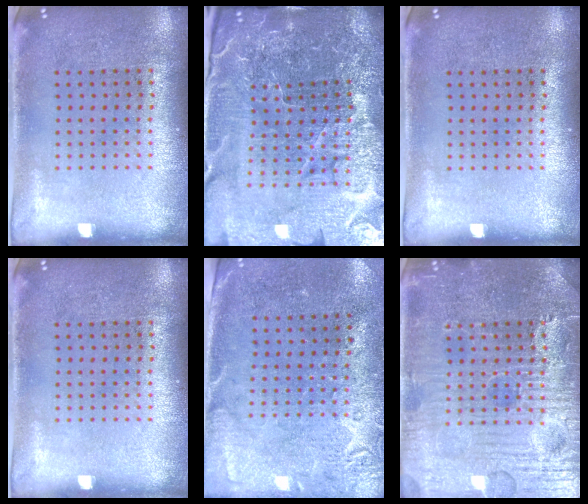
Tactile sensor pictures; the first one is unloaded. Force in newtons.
{"total": 6.2, "press": 5.5, "slide": 2.9}
{"total": 0.0}
{"total": 0.0}
{"total": 2.7, "press": 2.3, "slide": 1.5}
{"total": 4.8, "press": 4.8, "slide": 0.5}